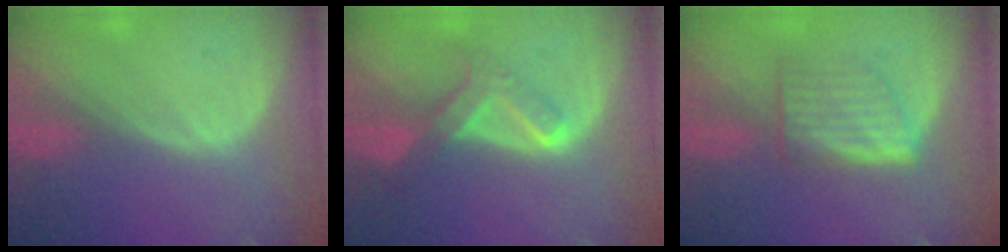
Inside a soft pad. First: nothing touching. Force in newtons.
{"total": 6.8, "press": 5.8, "slide": 3.5}
{"total": 5.6, "press": 5.6, "slide": 0.8}